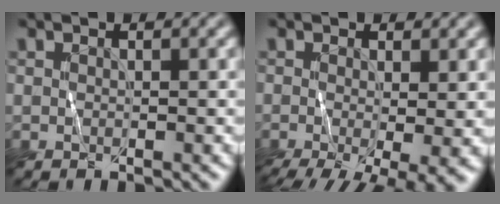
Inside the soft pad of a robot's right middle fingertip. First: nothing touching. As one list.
[{"total": 8.4, "force": [-3.4, 2.8, 7.2], "torque": [-0.117, -0.016, -0.048]}]